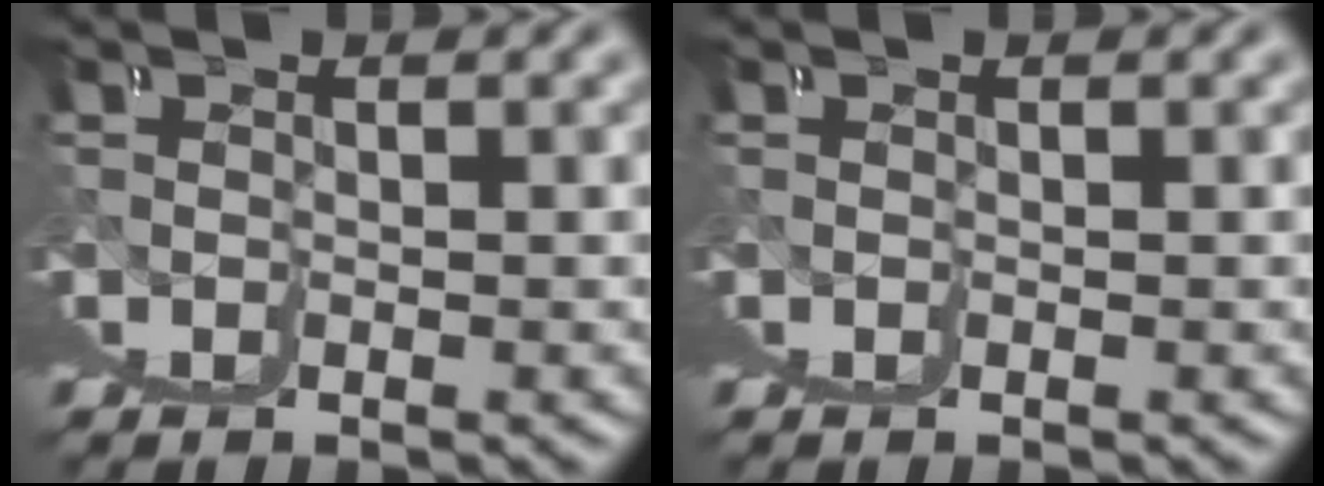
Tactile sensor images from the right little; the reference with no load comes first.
{"total": 0.0}